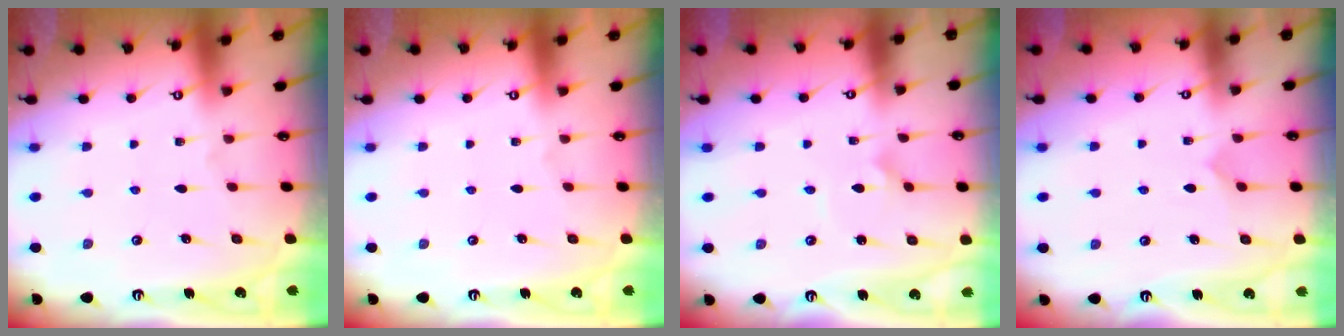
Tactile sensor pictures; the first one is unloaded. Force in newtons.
{"total": 0.0}
{"total": 2.4, "press": 2.4, "slide": 0.1}
{"total": 2.8, "press": 2.7, "slide": 0.2}